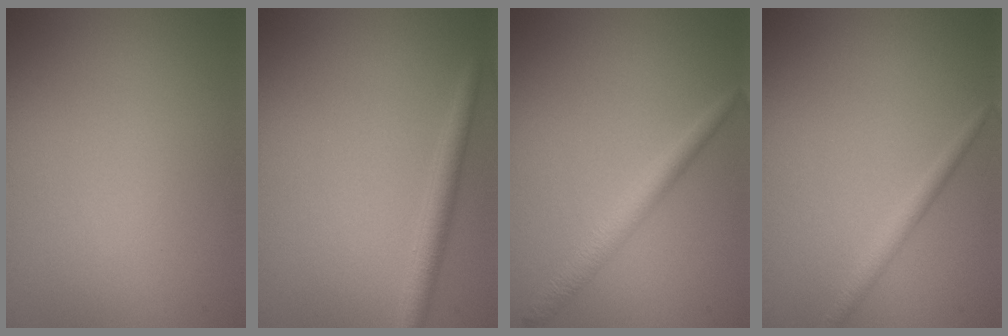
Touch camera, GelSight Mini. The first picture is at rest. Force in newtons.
{"total": 2.2, "press": 2.2, "slide": 0.1}
{"total": 2.2, "press": 2.2, "slide": 0.1}
{"total": 1.4, "press": 1.4, "slide": 0.0}